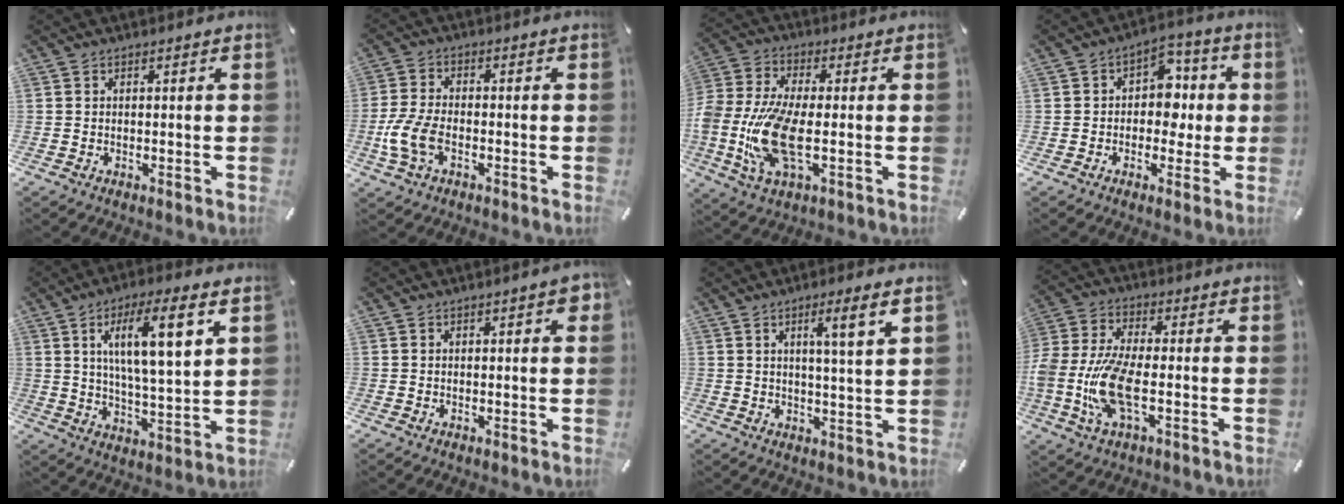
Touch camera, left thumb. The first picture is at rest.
{"total": 8.0, "force": [-2.8, 4.5, 6.0], "torque": [-0.133, 0.001, -0.049]}
{"total": 15.7, "force": [-2.5, 6.7, 13.9], "torque": [-0.313, -0.023, -0.048]}
{"total": 8.3, "force": [-0.6, 6.7, 4.9], "torque": [-0.059, 0.010, -0.014]}
{"total": 13.9, "force": [6.3, 3.9, 11.7], "torque": [-0.197, -0.009, 0.100]}
{"total": 2.4, "force": [0.8, 1.0, 2.1], "torque": [-0.032, 0.002, 0.010]}
{"total": 6.8, "force": [3.2, 0.0, 5.9], "torque": [-0.106, -0.010, 0.048]}
{"total": 13.3, "force": [-3.1, 5.1, 11.8], "torque": [-0.262, -0.018, -0.058]}